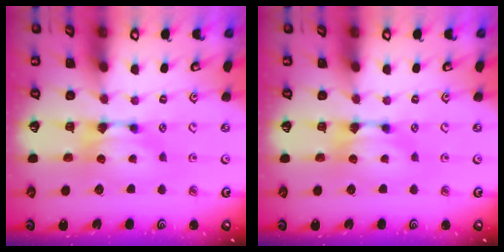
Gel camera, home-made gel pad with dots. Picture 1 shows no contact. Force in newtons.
{"total": 0.0}